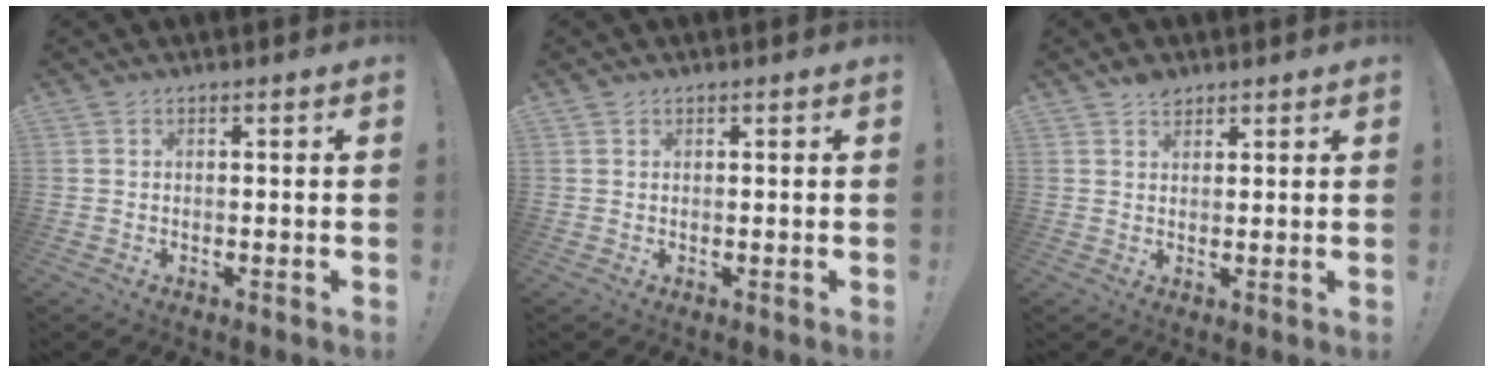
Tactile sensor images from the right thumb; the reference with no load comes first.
{"total": 0.6, "force": [0.5, 0.3, 0.1], "torque": [0.001, -0.003, 0.009]}
{"total": 3.1, "force": [2.3, 1.8, 0.8], "torque": [-0.009, -0.008, 0.043]}